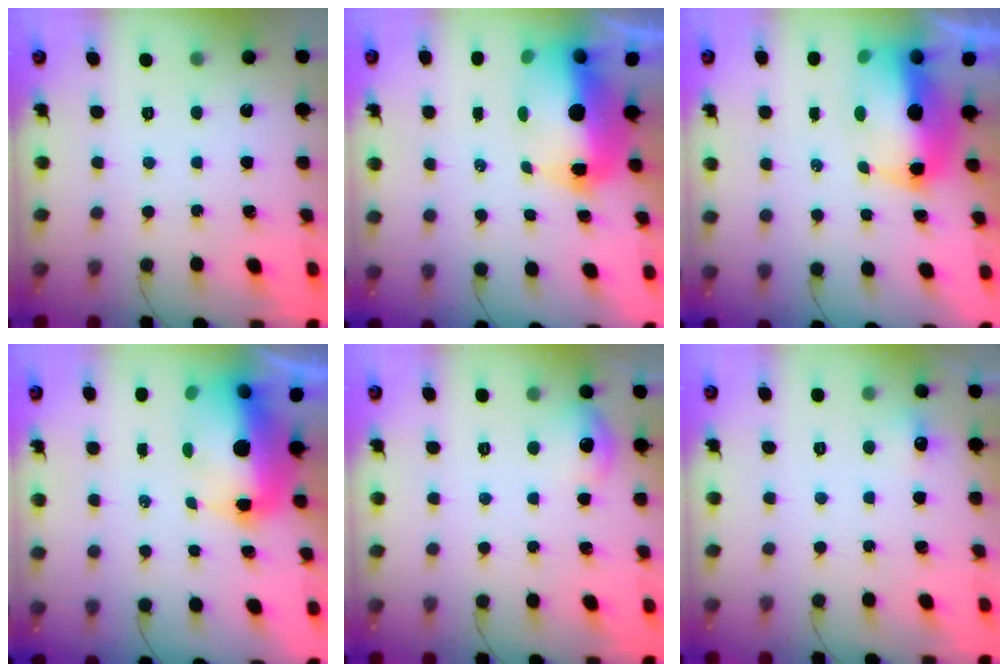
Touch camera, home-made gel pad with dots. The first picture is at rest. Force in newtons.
{"total": 13.3, "press": 13.0, "slide": 2.6}
{"total": 13.6, "press": 13.3, "slide": 2.6}
{"total": 19.3, "press": 15.5, "slide": 11.4}
{"total": 6.9, "press": 6.7, "slide": 1.5}
{"total": 4.6, "press": 4.5, "slide": 1.2}